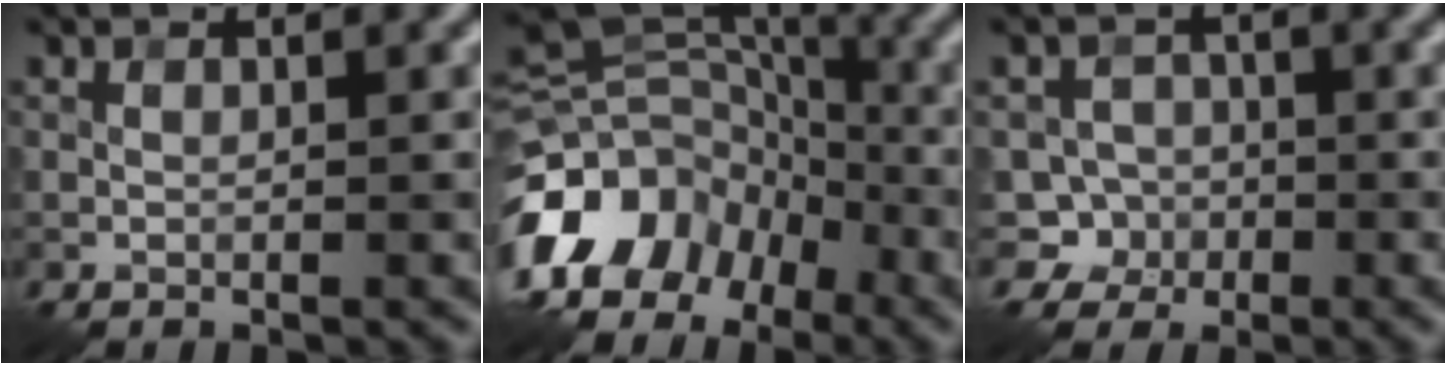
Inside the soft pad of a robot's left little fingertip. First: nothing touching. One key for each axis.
{"total": 12.8, "fx": -6.9, "fy": 9.1, "fz": 5.7, "tx": -0.137, "ty": 0.013, "tz": -0.136}
{"total": 3.8, "fx": -1.7, "fy": 3.4, "fz": 0.4, "tx": 0.027, "ty": 0.002, "tz": -0.036}